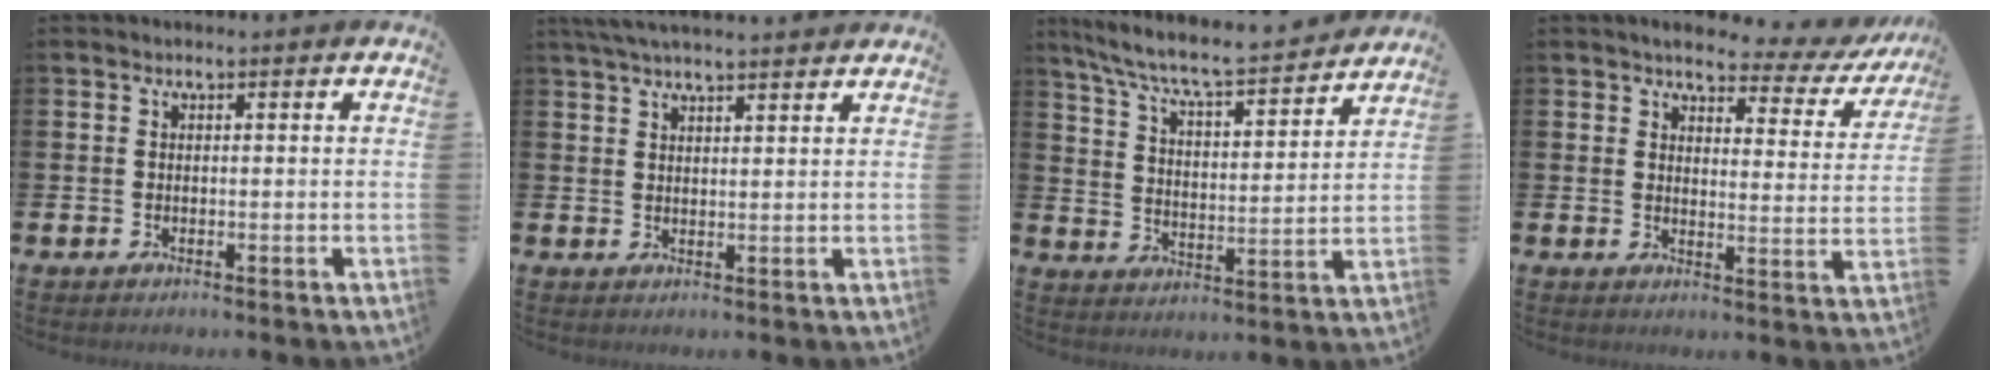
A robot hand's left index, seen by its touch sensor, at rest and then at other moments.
{"total": 4.0, "force": [3.7, 0.2, 1.5], "torque": [-0.042, -0.006, 0.070]}
{"total": 7.2, "force": [6.7, 0.5, 2.6], "torque": [-0.081, -0.056, 0.110]}
{"total": 3.8, "force": [3.4, 1.3, 1.1], "torque": [-0.024, -0.031, 0.048]}